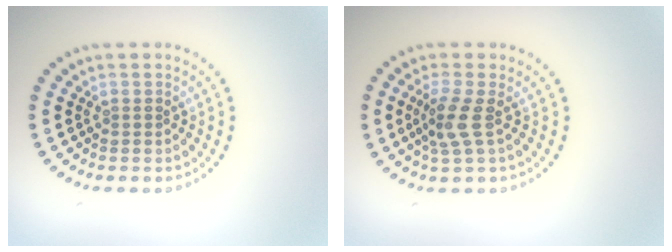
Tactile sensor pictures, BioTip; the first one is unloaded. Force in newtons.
{"total": 2.5, "press": 2.2, "slide": 1.2}